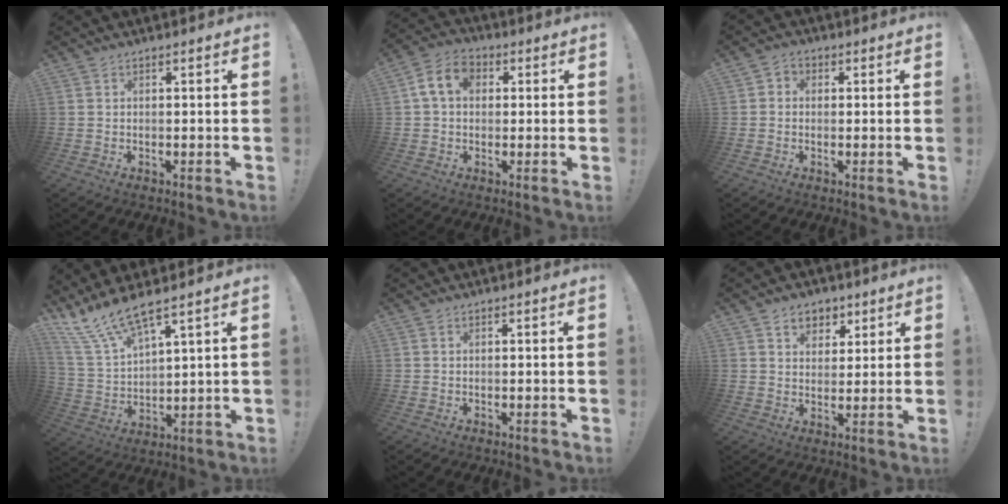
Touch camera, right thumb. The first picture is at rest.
{"total": 9.2, "force": [2.0, 6.8, 5.9], "torque": [-0.101, 0.013, 0.040]}
{"total": 2.7, "force": [-0.6, 2.2, 1.4], "torque": [-0.018, 0.007, -0.011]}
{"total": 11.2, "force": [9.6, 1.7, 5.5], "torque": [-0.120, -0.063, 0.173]}
{"total": 0.0}
{"total": 6.7, "force": [3.7, 5.4, 1.7], "torque": [-0.010, -0.027, 0.069]}